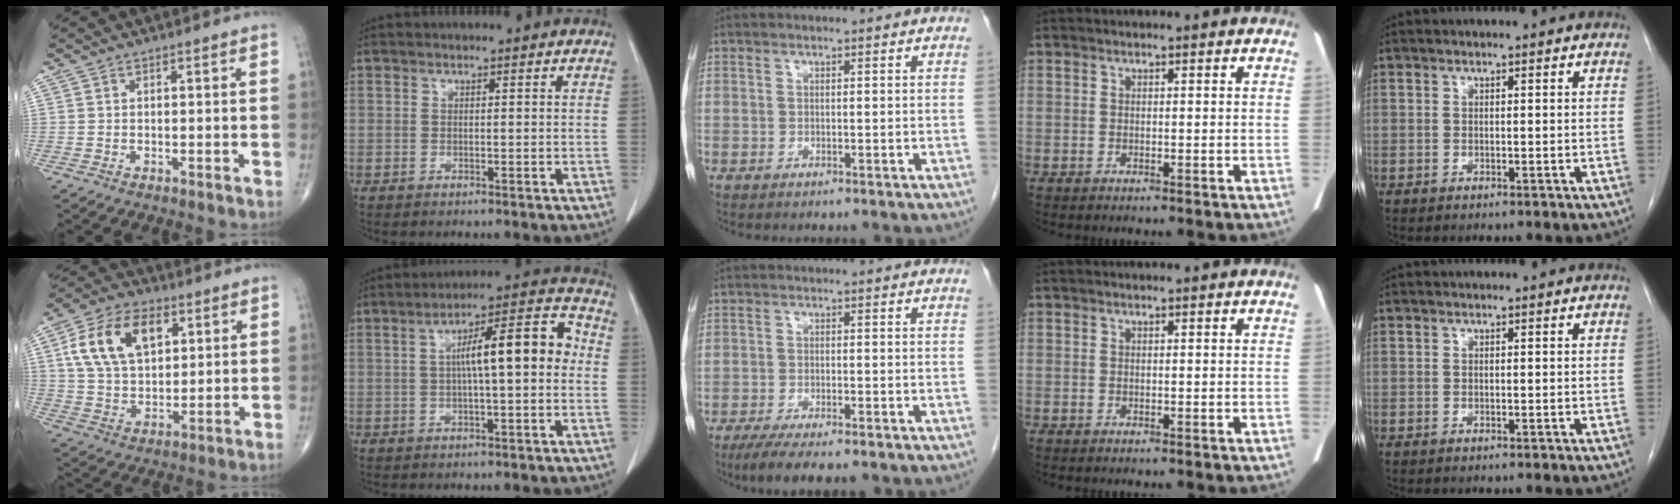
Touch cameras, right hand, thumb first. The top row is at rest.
{"thumb": {"total": 15.1, "force": [5.2, 9.2, 10.7], "torque": [-0.179, -0.003, 0.098]}, "index": {"total": 10.7, "force": [0.4, 2.0, 10.5], "torque": [-0.163, 0.037, 0.005]}, "middle": {"total": 7.5, "force": [-5.8, 1.5, 4.6], "torque": [-0.070, -0.014, -0.087]}}